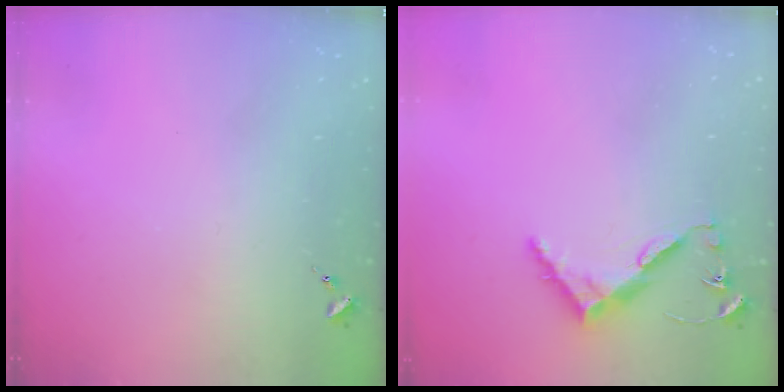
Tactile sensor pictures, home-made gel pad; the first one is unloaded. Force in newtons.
{"total": 8.2, "press": 8.1, "slide": 0.6}